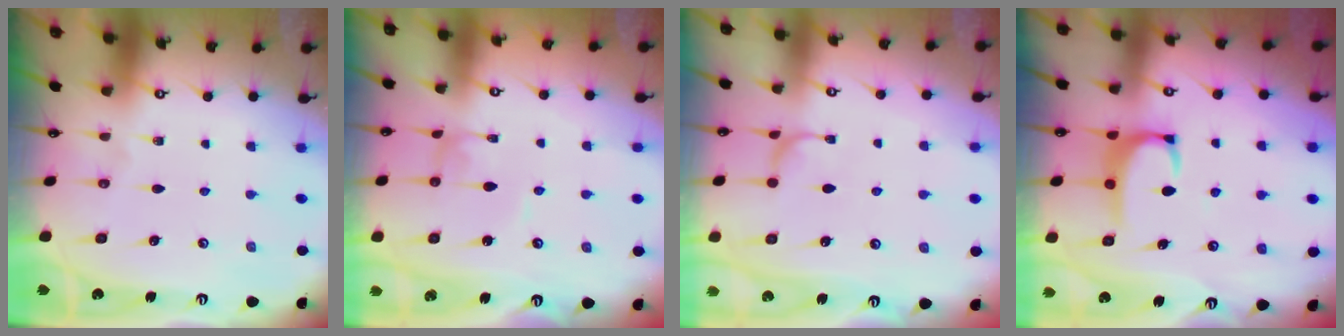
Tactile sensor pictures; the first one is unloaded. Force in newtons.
{"total": 2.2, "press": 2.2, "slide": 0.1}
{"total": 2.6, "press": 2.6, "slide": 0.5}
{"total": 3.1, "press": 3.0, "slide": 0.6}